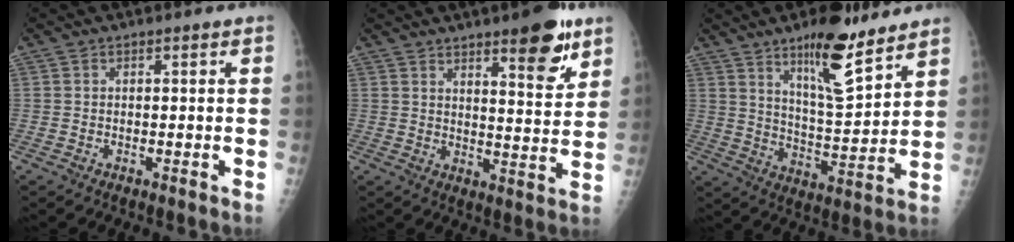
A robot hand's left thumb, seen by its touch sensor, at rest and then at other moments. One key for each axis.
{"total": 10.9, "fx": 6.7, "fy": 2.7, "fz": 8.1, "tx": -0.089, "ty": -0.041, "tz": 0.093}
{"total": 13.6, "fx": 9.2, "fy": 3.6, "fz": 9.4, "tx": -0.130, "ty": -0.068, "tz": 0.156}